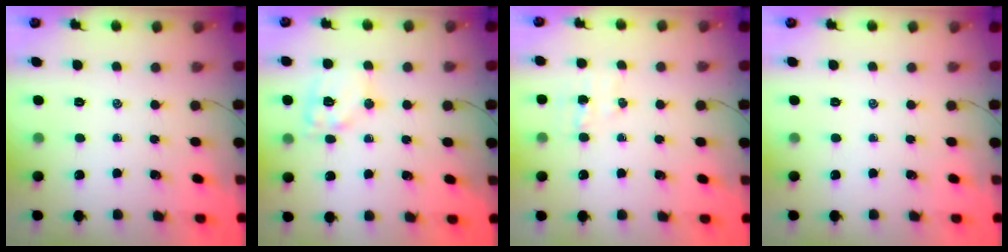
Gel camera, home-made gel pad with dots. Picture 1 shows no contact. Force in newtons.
{"total": 11.9, "press": 11.8, "slide": 1.3}
{"total": 4.5, "press": 4.4, "slide": 0.8}
{"total": 0.0}